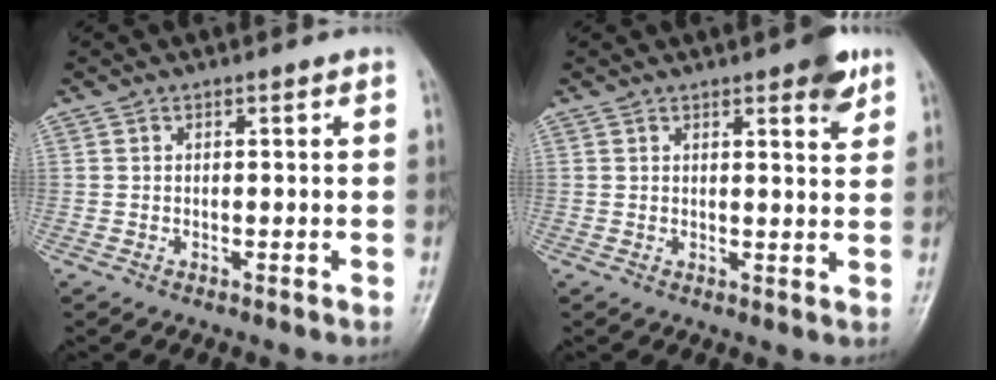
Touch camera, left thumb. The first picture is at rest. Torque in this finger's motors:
{"motor_torque": [0.96, 0.35, 0.54, -0.73, 0.02]}